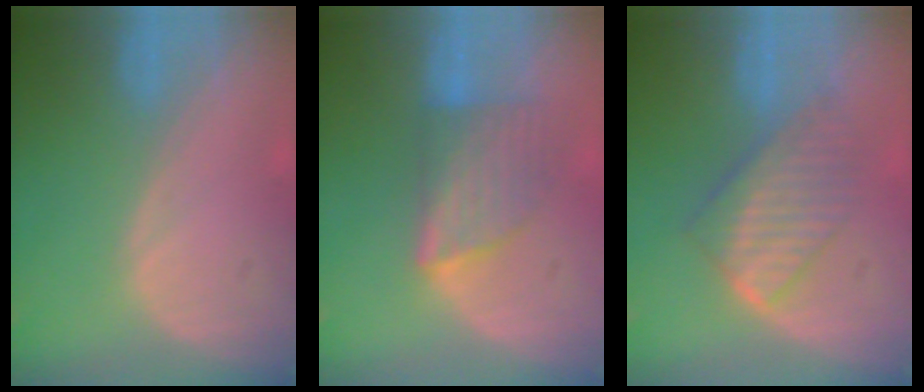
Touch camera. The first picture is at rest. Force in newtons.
{"total": 6.3, "press": 6.3, "slide": 0.4}
{"total": 6.7, "press": 6.4, "slide": 1.9}